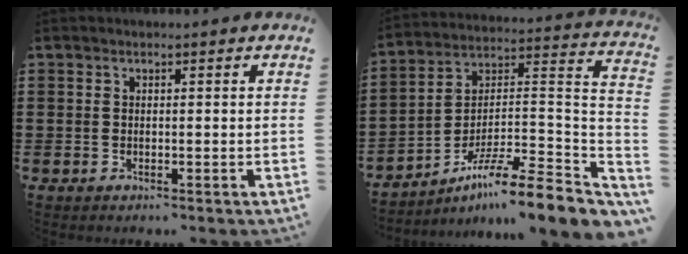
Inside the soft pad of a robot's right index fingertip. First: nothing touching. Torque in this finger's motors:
{"motor_torque": [0.10, 0.10, -0.01, 0.00]}